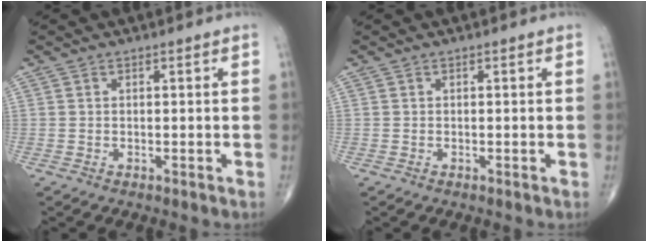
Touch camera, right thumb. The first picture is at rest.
{"total": 0.0}